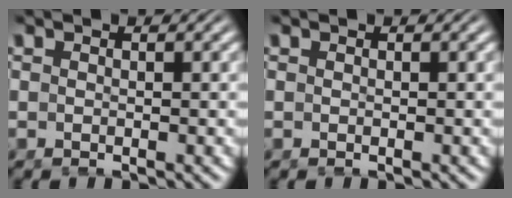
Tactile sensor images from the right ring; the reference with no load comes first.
{"total": 0.0}